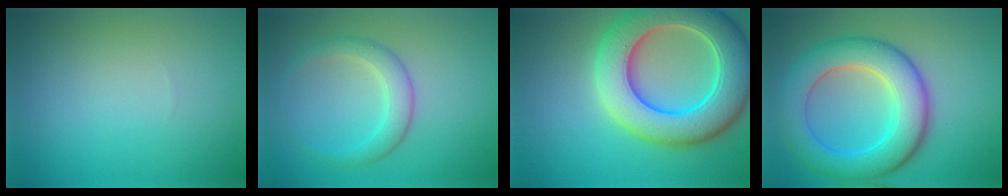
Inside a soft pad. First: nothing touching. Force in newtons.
{"total": 2.7, "press": 2.7, "slide": 0.1}
{"total": 10.3, "press": 10.3, "slide": 0.4}
{"total": 8.1, "press": 8.1, "slide": 0.2}